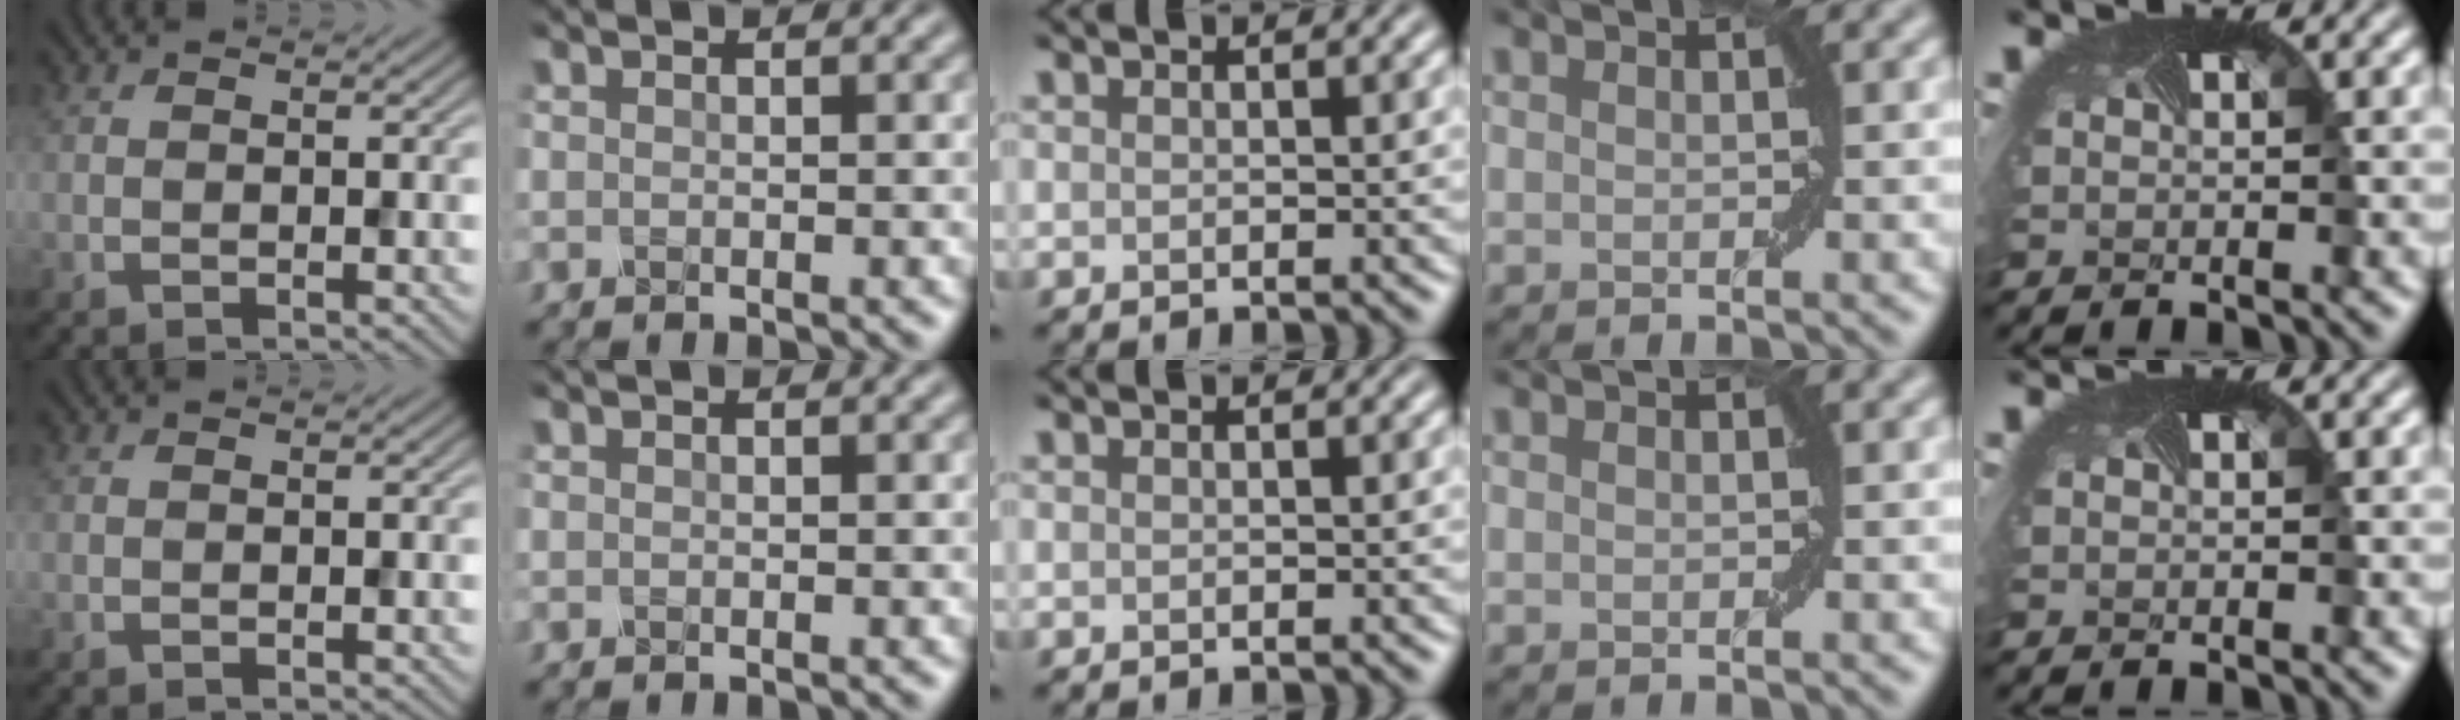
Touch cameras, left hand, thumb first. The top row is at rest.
{}